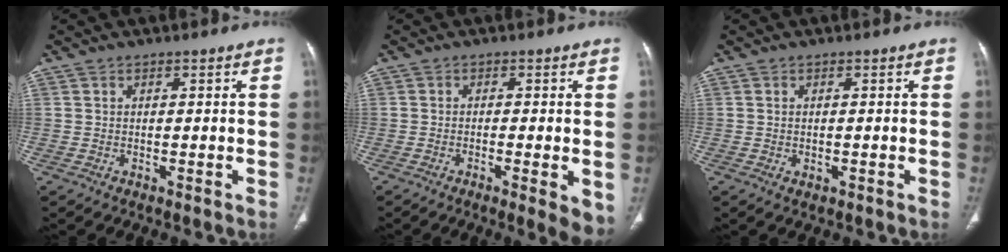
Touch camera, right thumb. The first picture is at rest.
{"total": 6.0, "force": [-1.8, 1.2, 5.6], "torque": [-0.085, -0.011, -0.030]}
{"total": 1.2, "force": [-0.3, 0.7, 0.9], "torque": [-0.021, 0.000, -0.001]}